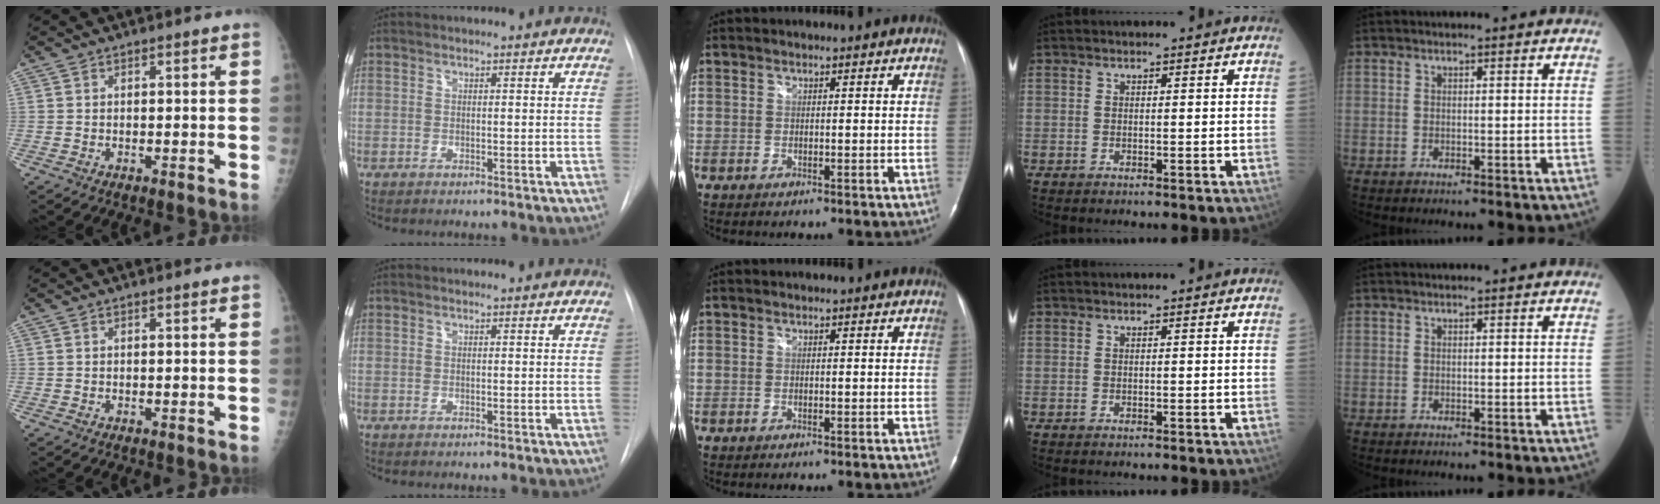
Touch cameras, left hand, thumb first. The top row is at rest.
{}